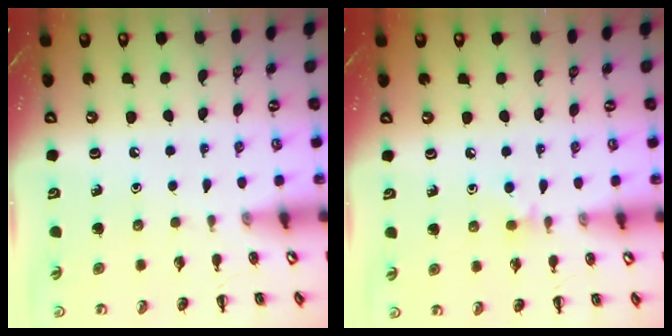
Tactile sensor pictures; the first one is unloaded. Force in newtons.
{"total": 4.1, "press": 3.8, "slide": 1.5}